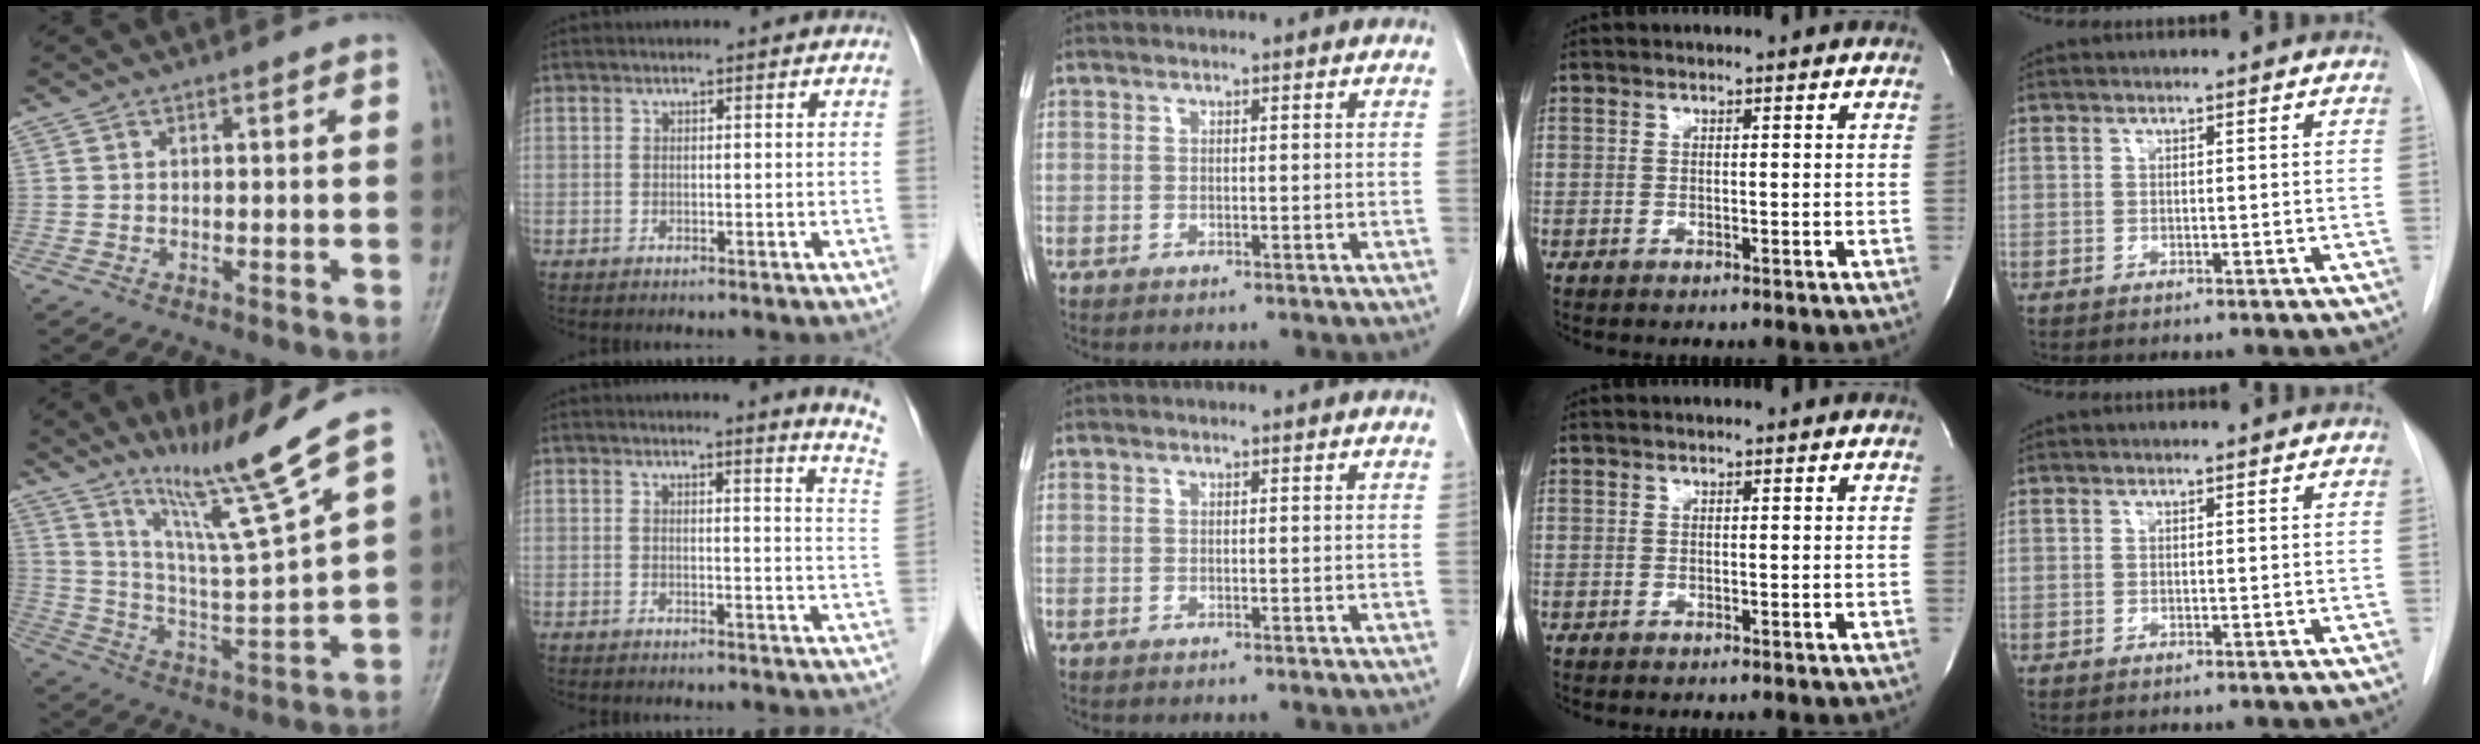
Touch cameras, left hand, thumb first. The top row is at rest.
{"thumb": {"total": 14.1, "force": [10.4, -1.8, 9.3], "torque": [-0.156, -0.077, 0.192]}, "index": {"total": 6.4, "force": [5.8, -1.6, 2.0], "torque": [-0.025, -0.072, 0.039]}}